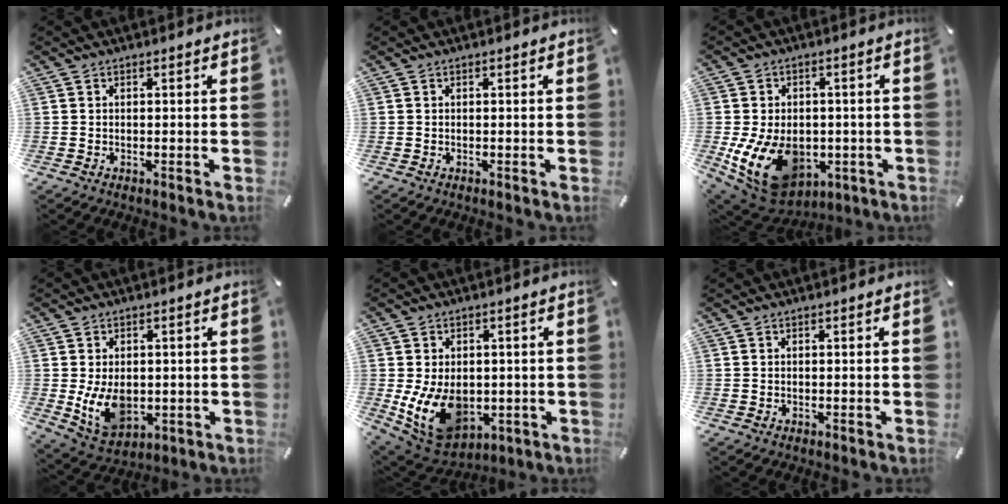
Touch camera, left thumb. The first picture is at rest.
{"total": 0.0}
{"total": 15.6, "force": [-4.4, 11.3, 9.9], "torque": [-0.184, 0.014, -0.065]}
{"total": 9.4, "force": [-0.6, 7.0, 6.3], "torque": [-0.116, 0.000, -0.006]}
{"total": 12.9, "force": [-2.0, 9.6, 8.4], "torque": [-0.153, -0.001, -0.026]}
{"total": 0.0}